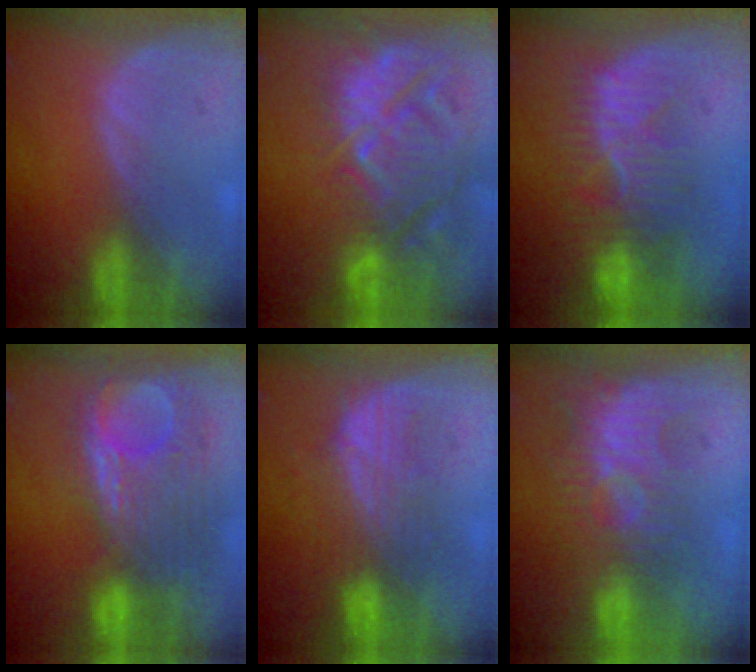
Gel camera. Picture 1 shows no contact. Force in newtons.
{"total": 14.9, "press": 12.8, "slide": 7.7}
{"total": 10.0, "press": 8.5, "slide": 5.3}
{"total": 12.0, "press": 10.4, "slide": 6.0}
{"total": 7.2, "press": 7.0, "slide": 1.5}
{"total": 9.8, "press": 8.5, "slide": 4.8}